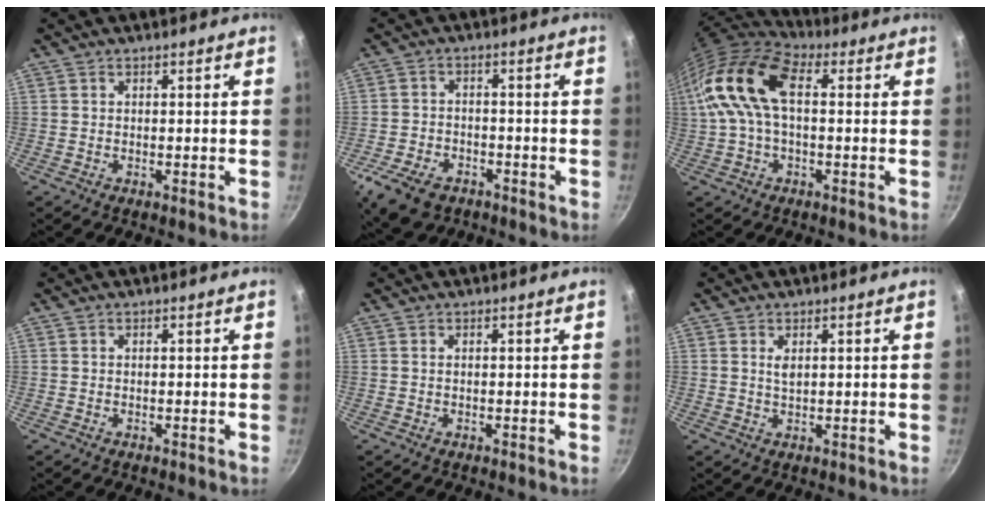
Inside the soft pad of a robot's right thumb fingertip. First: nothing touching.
{"total": 9.4, "force": [-5.3, 5.9, 5.1], "torque": [-0.095, 0.020, -0.093]}
{"total": 16.2, "force": [2.3, 9.0, 13.2], "torque": [-0.253, 0.030, 0.025]}
{"total": 0.0}
{"total": 0.0}
{"total": 1.7, "force": [0.7, 0.8, 1.3], "torque": [-0.025, -0.003, 0.014]}